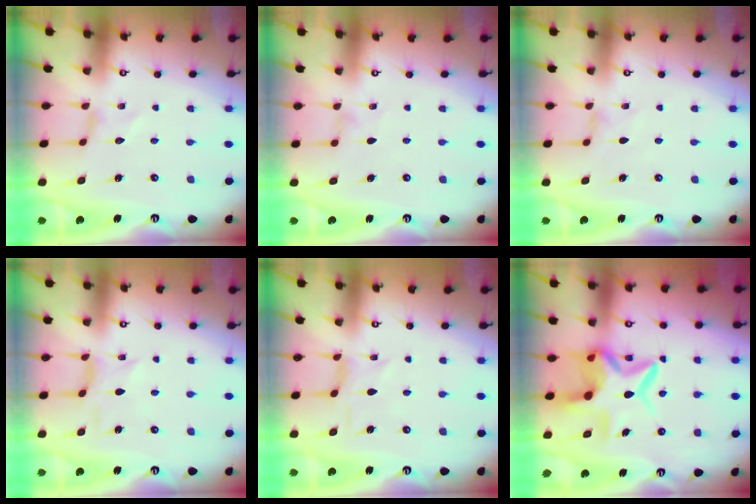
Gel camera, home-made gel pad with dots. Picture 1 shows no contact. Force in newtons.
{"total": 0.0}
{"total": 1.0, "press": 1.0, "slide": 0.2}
{"total": 1.5, "press": 1.4, "slide": 0.1}
{"total": 2.1, "press": 2.1, "slide": 0.5}
{"total": 11.9, "press": 11.8, "slide": 1.9}